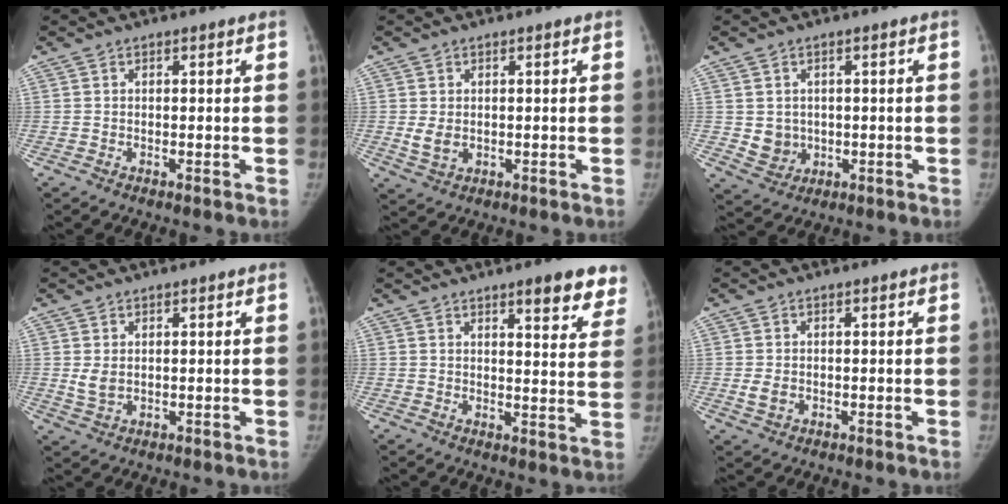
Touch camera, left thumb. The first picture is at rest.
{"total": 3.1, "force": [0.0, 2.3, 2.1], "torque": [-0.035, -0.008, 0.009]}
{"total": 4.5, "force": [0.0, 4.1, 1.8], "torque": [-0.010, -0.002, 0.015]}
{"total": 2.7, "force": [0.5, 1.9, 1.9], "torque": [-0.028, -0.010, 0.019]}
{"total": 9.7, "force": [6.9, 2.6, 6.3], "torque": [-0.042, -0.036, 0.081]}
{"total": 2.3, "force": [-0.3, 1.7, 1.5], "torque": [-0.025, -0.002, -0.002]}